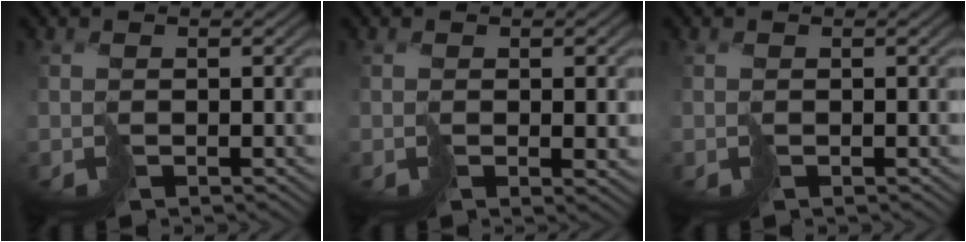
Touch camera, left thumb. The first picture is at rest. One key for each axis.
{"total": 2.3, "fx": -0.1, "fy": 1.1, "fz": 2.0, "tx": -0.035, "ty": -0.008, "tz": 0.000}
{"total": 0.0}